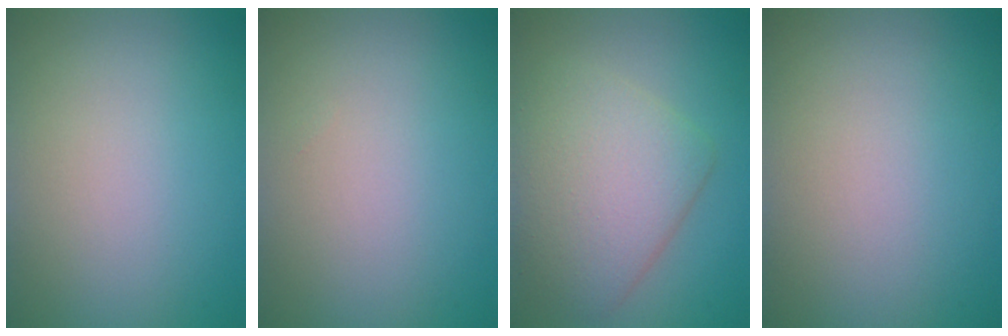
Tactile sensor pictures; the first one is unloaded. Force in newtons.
{"total": 0.0}
{"total": 6.3, "press": 6.2, "slide": 0.4}
{"total": 0.0}